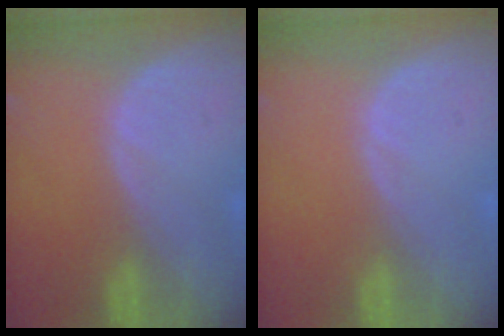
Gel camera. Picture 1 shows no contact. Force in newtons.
{"total": 0.0}